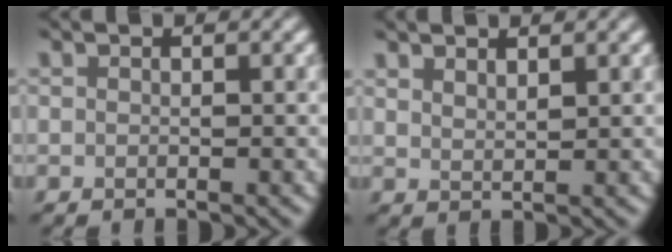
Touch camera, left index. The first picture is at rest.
{"total": 1.5, "force": [1.3, 0.3, 0.7], "torque": [-0.011, 0.002, 0.024]}